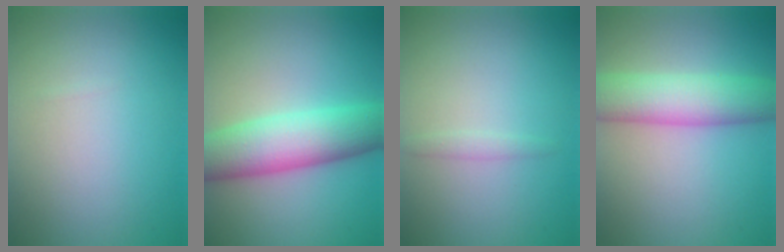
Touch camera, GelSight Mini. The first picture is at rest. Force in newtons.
{"total": 7.8, "press": 7.8, "slide": 0.1}
{"total": 0.9, "press": 0.9, "slide": 0.1}
{"total": 6.8, "press": 6.8, "slide": 0.2}